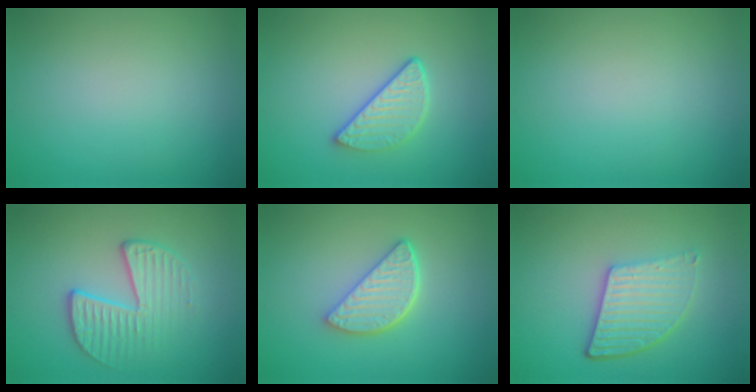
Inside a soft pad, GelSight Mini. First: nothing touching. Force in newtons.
{"total": 3.1, "press": 2.4, "slide": 1.9}
{"total": 0.0}
{"total": 3.5, "press": 2.9, "slide": 2.0}
{"total": 3.9, "press": 3.2, "slide": 2.2}
{"total": 5.0, "press": 3.7, "slide": 3.4}